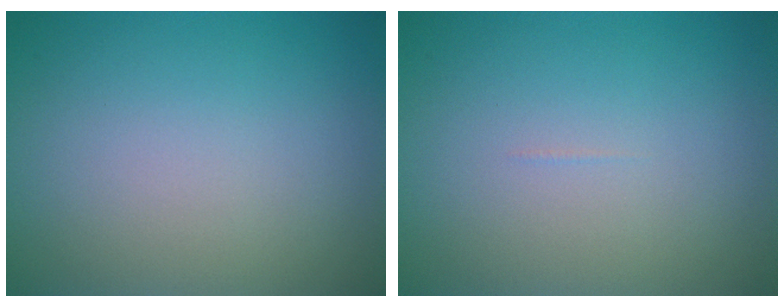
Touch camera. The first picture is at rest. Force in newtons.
{"total": 0.0}